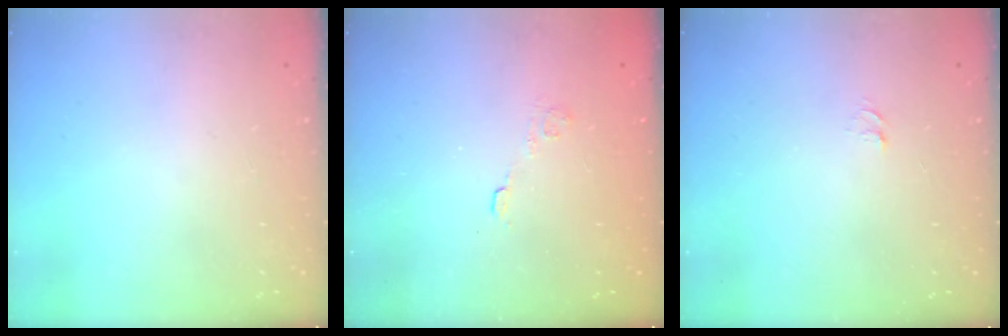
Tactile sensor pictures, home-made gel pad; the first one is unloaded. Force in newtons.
{"total": 2.4, "press": 2.1, "slide": 1.3}
{"total": 3.7, "press": 3.7, "slide": 0.3}